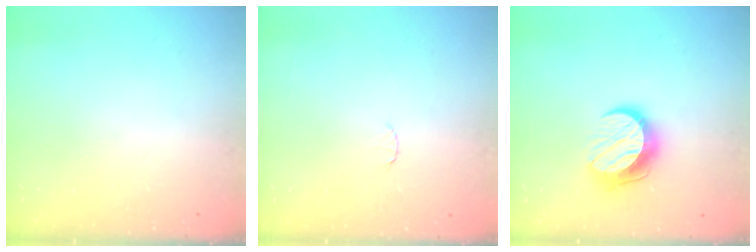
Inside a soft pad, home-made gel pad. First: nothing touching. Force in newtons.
{"total": 4.1, "press": 4.1, "slide": 0.5}
{"total": 10.8, "press": 10.8, "slide": 0.5}